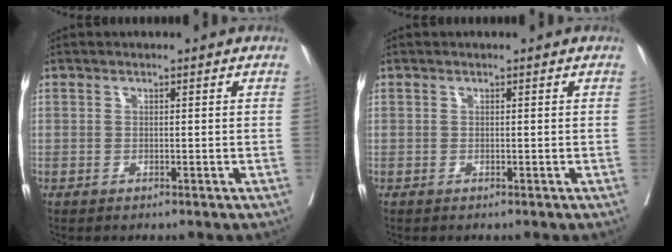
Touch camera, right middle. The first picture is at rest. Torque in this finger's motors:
{"motor_torque": [0.00, 0.00, 0.00, 0.01]}